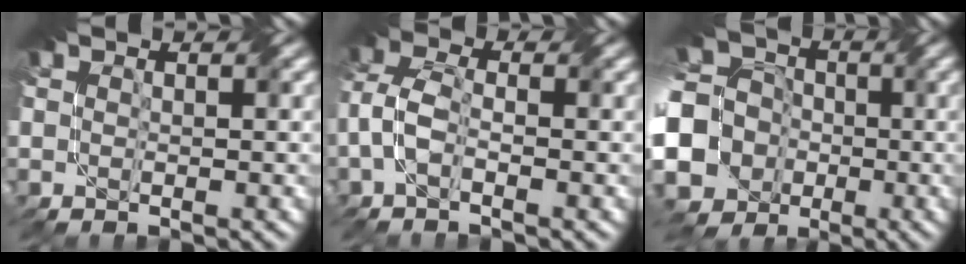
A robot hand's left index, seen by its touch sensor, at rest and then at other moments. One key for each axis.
{"total": 3.0, "fx": -1.4, "fy": 1.5, "fz": 2.3, "tx": -0.057, "ty": 0.009, "tz": -0.039}
{"total": 18.3, "fx": -6.2, "fy": 16.2, "fz": 5.8, "tx": -0.173, "ty": -0.019, "tz": -0.147}